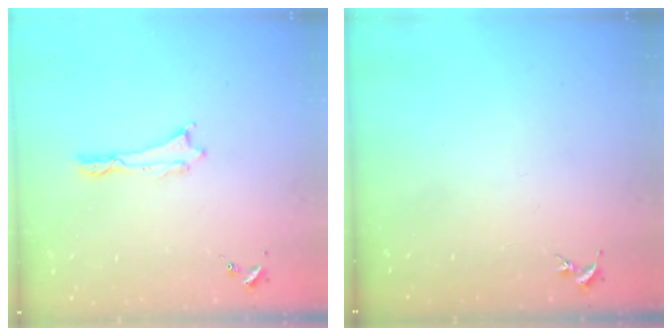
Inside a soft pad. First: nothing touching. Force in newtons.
{"total": 0.0}